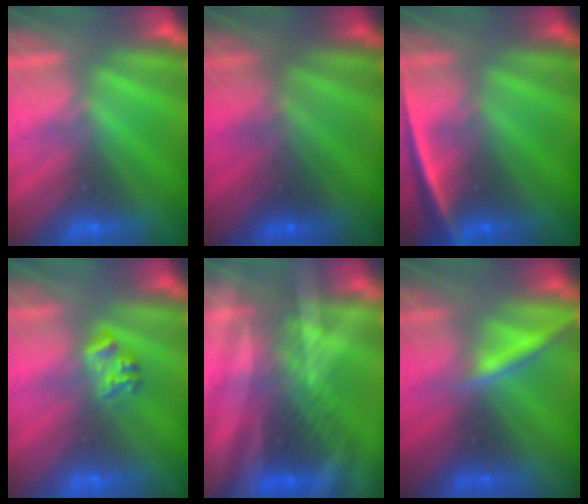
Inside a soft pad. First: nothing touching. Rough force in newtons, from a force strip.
{"total": 2.0}
{"total": 2.4}
{"total": 2.3}
{"total": 3.0}
{"total": 2.2}